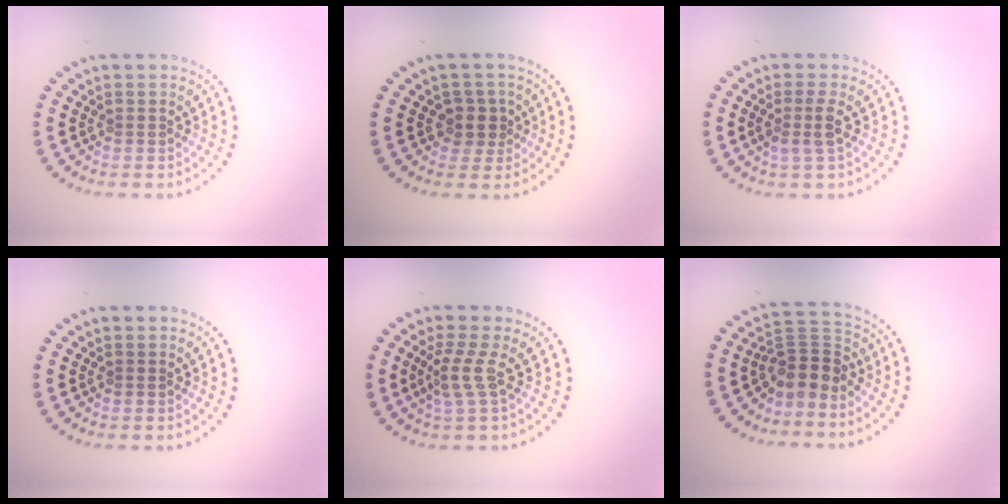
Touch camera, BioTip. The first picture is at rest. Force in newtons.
{"total": 2.2, "press": 1.9, "slide": 1.1}
{"total": 1.9, "press": 1.6, "slide": 1.1}
{"total": 0.0}
{"total": 2.4, "press": 1.6, "slide": 1.8}
{"total": 3.7, "press": 3.0, "slide": 2.1}